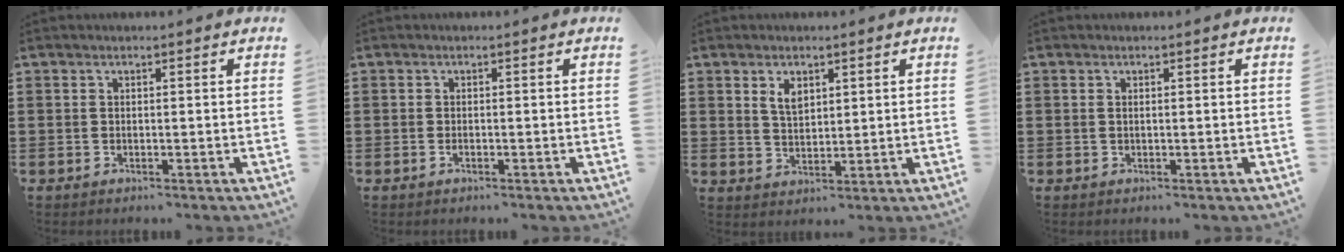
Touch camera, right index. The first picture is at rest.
{"total": 0.6, "force": [-0.4, 0.2, 0.4], "torque": [-0.008, -0.005, -0.007]}
{"total": 3.3, "force": [1.9, 1.9, 1.9], "torque": [-0.037, 0.003, 0.032]}
{"total": 0.0}